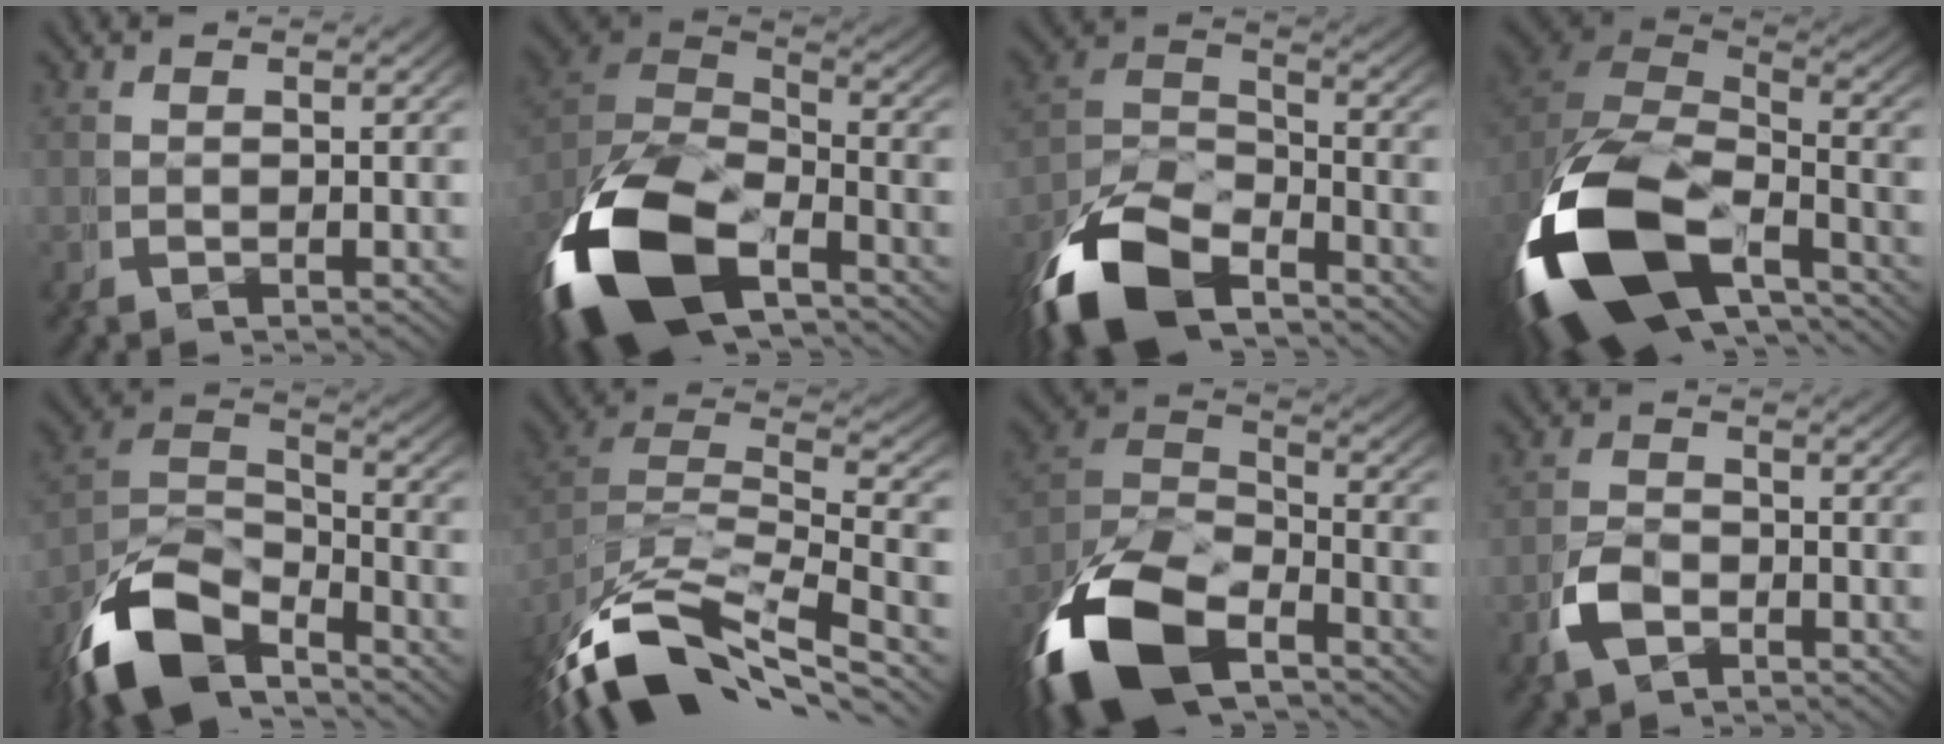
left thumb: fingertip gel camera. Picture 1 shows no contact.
{"total": 14.8, "force": [-4.0, 9.3, 10.8], "torque": [-0.251, -0.050, -0.047]}
{"total": 10.0, "force": [-5.4, 5.8, 6.0], "torque": [-0.125, -0.028, -0.083]}
{"total": 19.0, "force": [-3.8, 12.7, 13.6], "torque": [-0.331, -0.069, -0.036]}
{"total": 10.8, "force": [-5.2, 6.7, 6.7], "torque": [-0.146, -0.037, -0.075]}
{"total": 10.9, "force": [-2.5, 7.0, 7.9], "torque": [-0.181, -0.027, -0.032]}
{"total": 12.0, "force": [-5.0, 7.4, 8.1], "torque": [-0.178, -0.034, -0.072]}
{"total": 2.7, "force": [-1.9, 1.7, 0.9], "torque": [-0.032, -0.008, -0.030]}